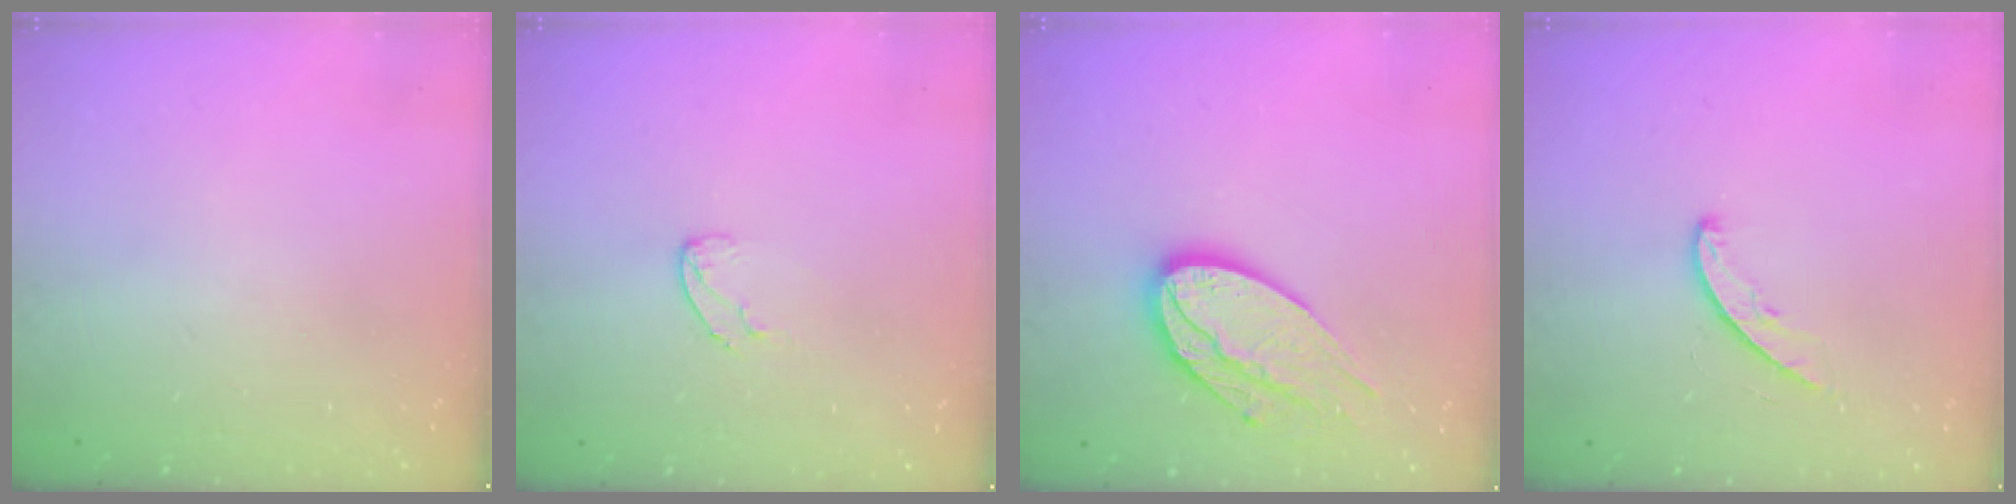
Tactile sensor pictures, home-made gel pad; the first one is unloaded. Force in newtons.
{"total": 5.2, "press": 5.1, "slide": 0.5}
{"total": 15.8, "press": 15.8, "slide": 1.2}
{"total": 5.1, "press": 5.1, "slide": 0.2}